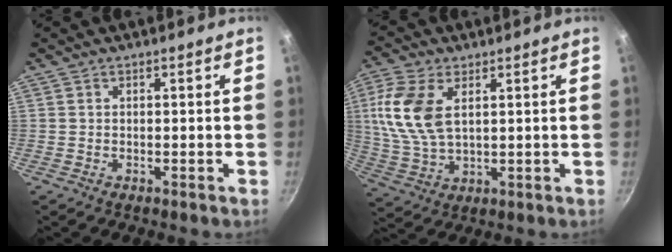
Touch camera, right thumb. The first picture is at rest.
{"total": 12.1, "force": [3.3, 6.7, 9.6], "torque": [-0.200, -0.003, 0.068]}